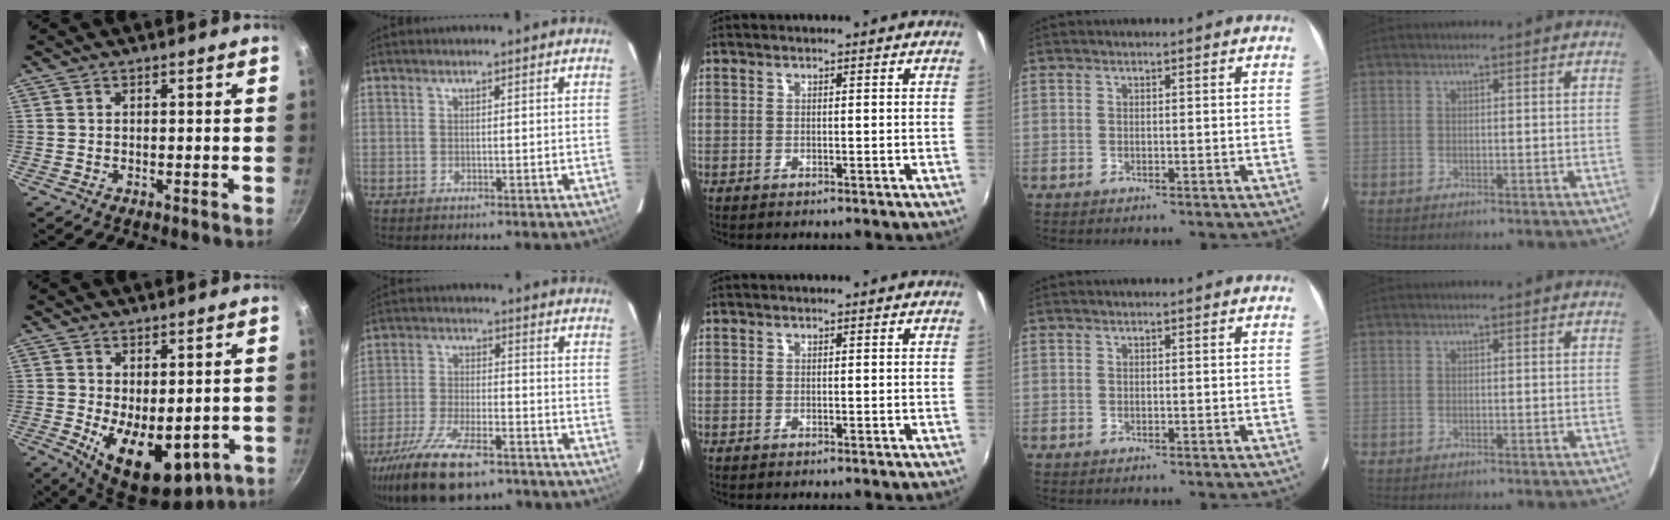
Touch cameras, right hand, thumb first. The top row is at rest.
{"thumb": {"total": 14.0, "force": [-2.8, 7.8, 11.2], "torque": [-0.147, -0.025, -0.021]}, "index": {"total": 17.4, "force": [-12.4, 6.2, 10.5], "torque": [-0.223, -0.042, -0.215]}}